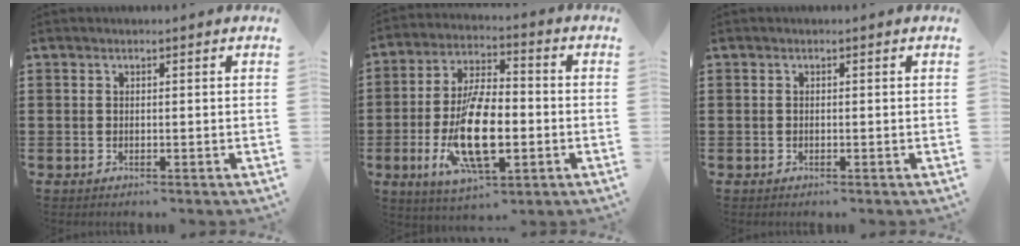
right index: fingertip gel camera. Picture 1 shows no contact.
{"total": 13.9, "force": [-3.3, 5.7, 12.3], "torque": [-0.248, -0.014, -0.058]}
{"total": 0.0}